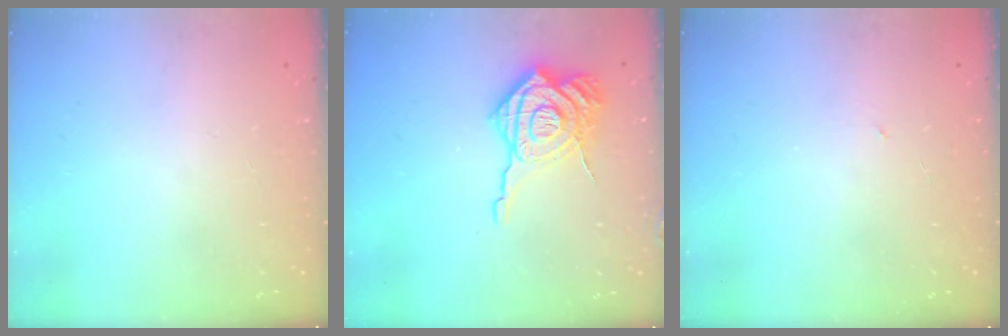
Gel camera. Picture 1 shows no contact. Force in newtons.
{"total": 19.3, "press": 19.2, "slide": 2.0}
{"total": 0.6, "press": 0.6, "slide": 0.1}